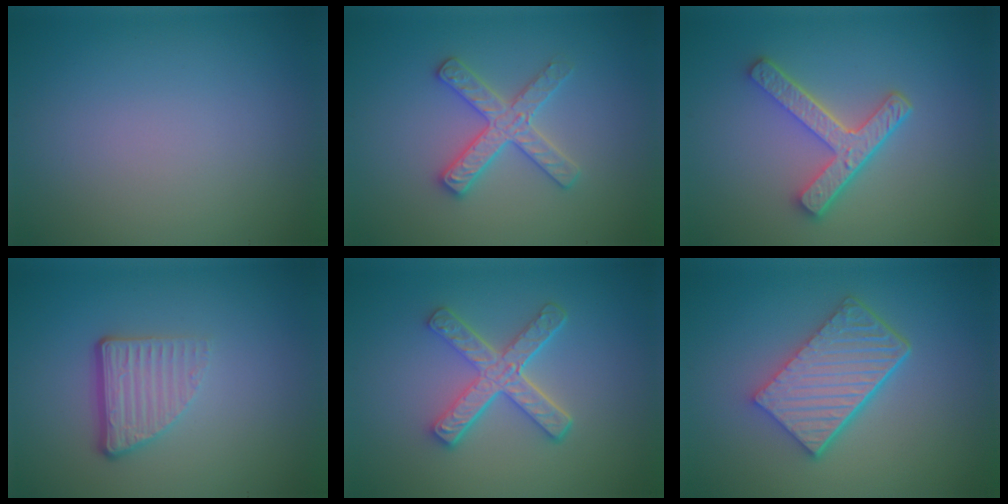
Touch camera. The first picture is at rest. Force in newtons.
{"total": 2.9, "press": 2.9, "slide": 0.5}
{"total": 4.7, "press": 3.6, "slide": 3.1}
{"total": 4.0, "press": 2.7, "slide": 2.9}
{"total": 4.8, "press": 3.6, "slide": 3.2}
{"total": 6.2, "press": 4.5, "slide": 4.2}